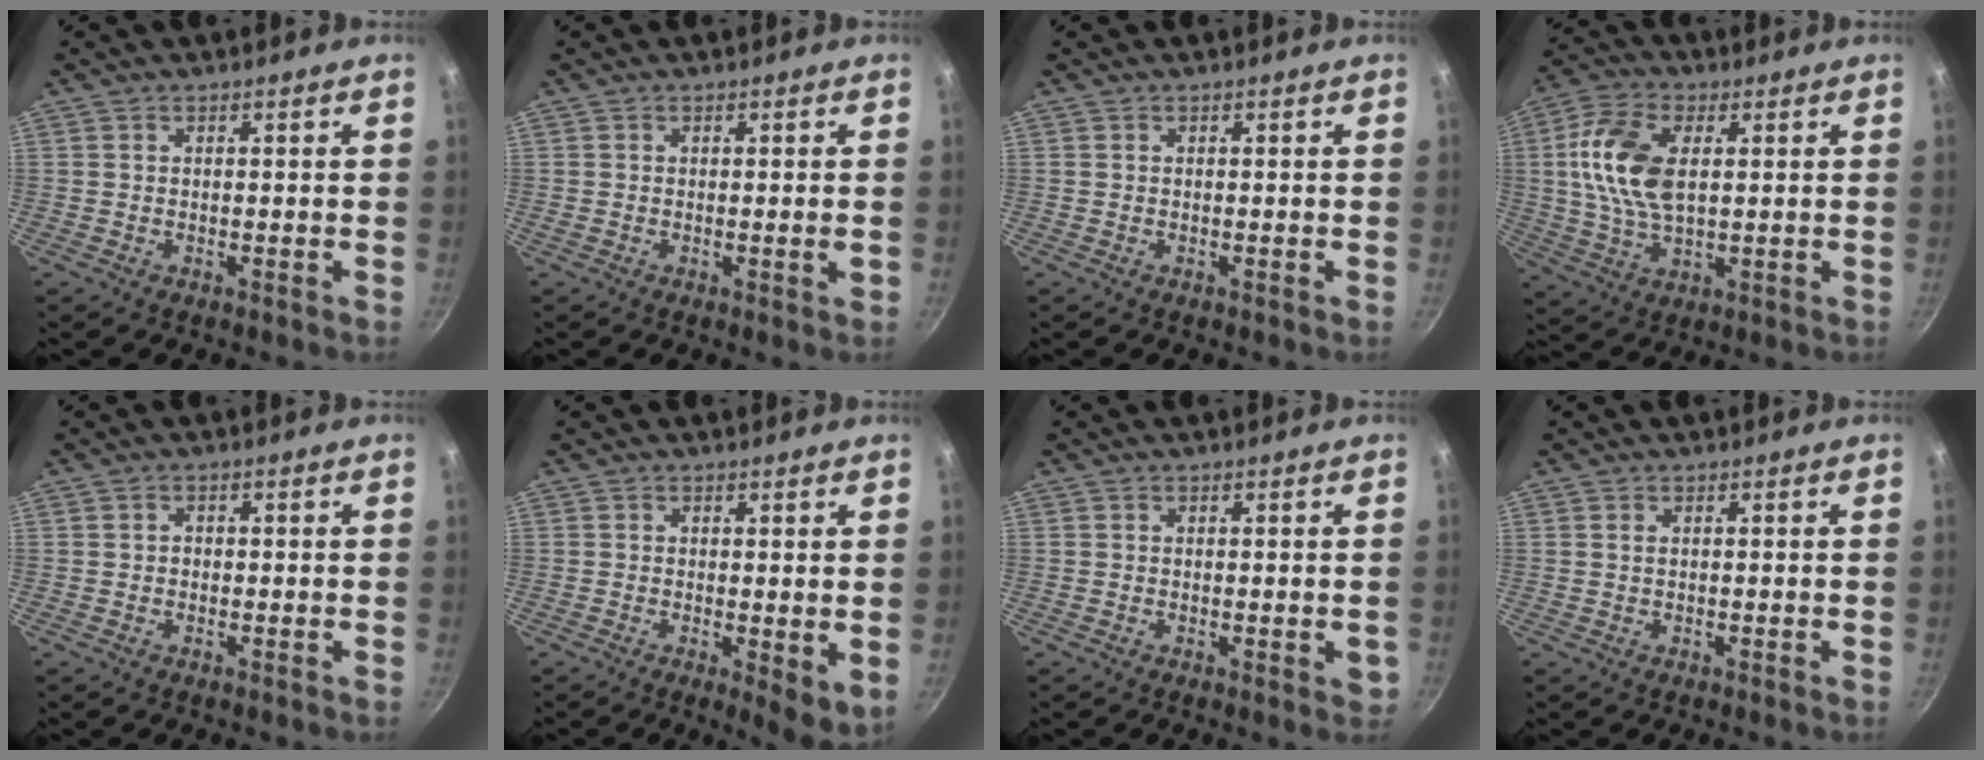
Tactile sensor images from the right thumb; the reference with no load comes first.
{"total": 1.4, "force": [-0.1, 0.1, 1.4], "torque": [-0.021, -0.002, -0.003]}
{"total": 0.0}
{"total": 13.4, "force": [2.3, 7.4, 10.9], "torque": [-0.208, 0.005, 0.038]}
{"total": 1.0, "force": [-0.2, 0.9, 0.4], "torque": [-0.004, 0.004, -0.003]}
{"total": 5.6, "force": [-0.2, 2.0, 5.2], "torque": [-0.067, -0.016, -0.001]}
{"total": 2.1, "force": [-0.2, 0.8, 1.9], "torque": [-0.017, -0.002, -0.004]}
{"total": 0.7, "force": [0.2, 0.3, 0.6], "torque": [-0.011, 0.001, 0.004]}